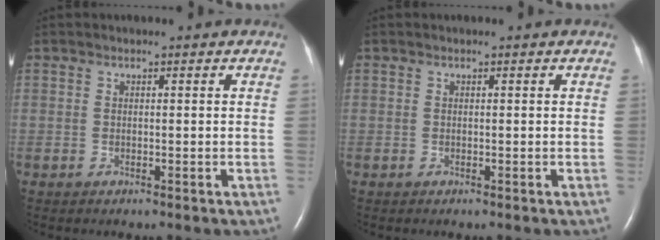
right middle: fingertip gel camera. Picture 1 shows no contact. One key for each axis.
{"total": 0.0}